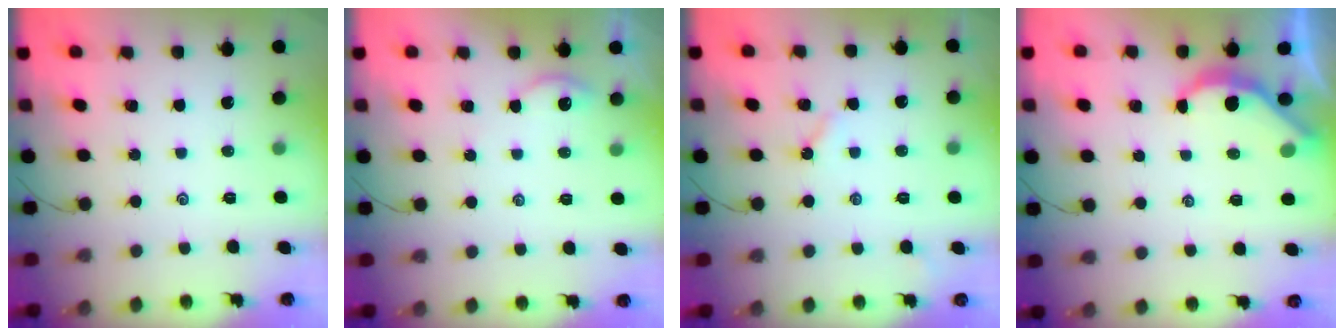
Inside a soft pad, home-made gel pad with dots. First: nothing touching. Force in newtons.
{"total": 4.5, "press": 4.5, "slide": 0.3}
{"total": 2.6, "press": 2.5, "slide": 0.3}
{"total": 4.1, "press": 4.1, "slide": 0.4}